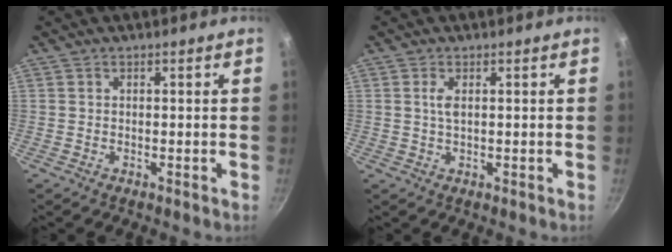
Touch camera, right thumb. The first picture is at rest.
{"total": 1.9, "force": [0.4, 0.8, 1.7], "torque": [-0.035, -0.001, 0.011]}